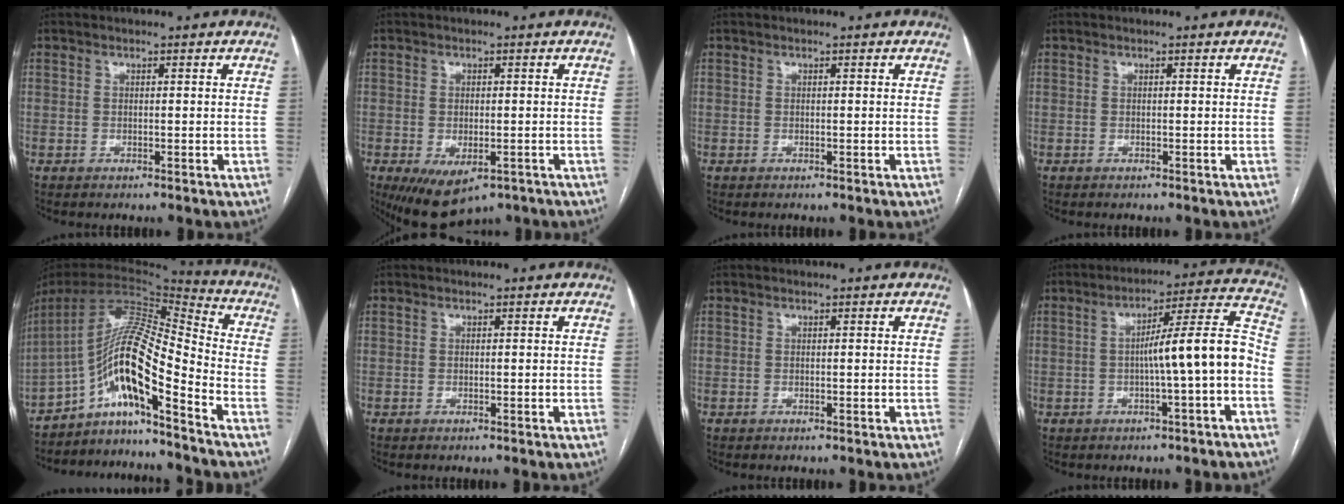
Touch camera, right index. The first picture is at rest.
{"total": 8.8, "force": [-4.6, 4.3, 6.1], "torque": [-0.108, -0.018, -0.060]}
{"total": 0.0}
{"total": 0.0}
{"total": 15.0, "force": [-8.7, 0.9, 12.2], "torque": [-0.222, 0.023, -0.151]}
{"total": 0.0}
{"total": 0.0}
{"total": 10.3, "force": [-2.3, -0.3, 10.0], "torque": [-0.144, 0.029, -0.035]}